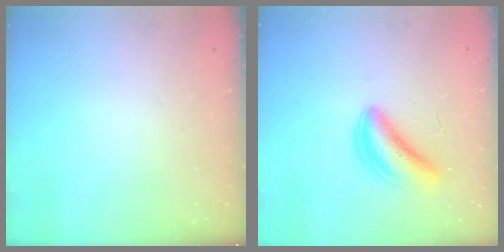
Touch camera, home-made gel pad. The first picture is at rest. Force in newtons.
{"total": 5.7, "press": 5.6, "slide": 1.1}